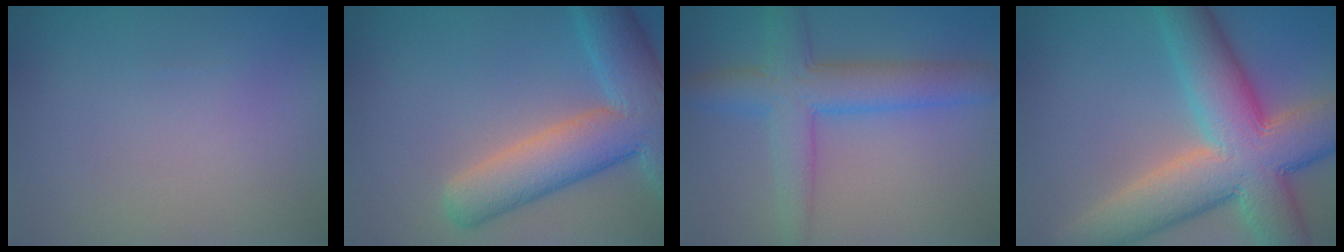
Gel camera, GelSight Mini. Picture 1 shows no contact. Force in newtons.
{"total": 9.1, "press": 9.1, "slide": 0.6}
{"total": 5.5, "press": 5.5, "slide": 0.2}
{"total": 12.1, "press": 12.1, "slide": 0.6}